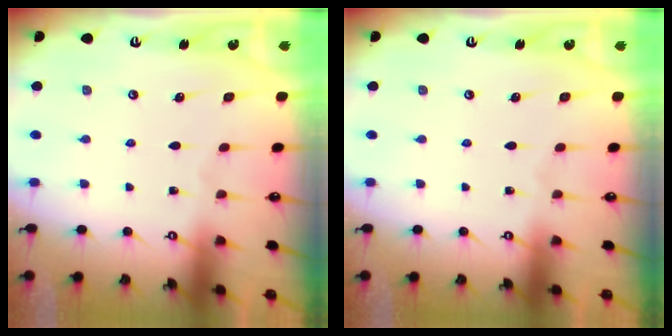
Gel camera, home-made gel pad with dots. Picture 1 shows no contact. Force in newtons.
{"total": 0.0}